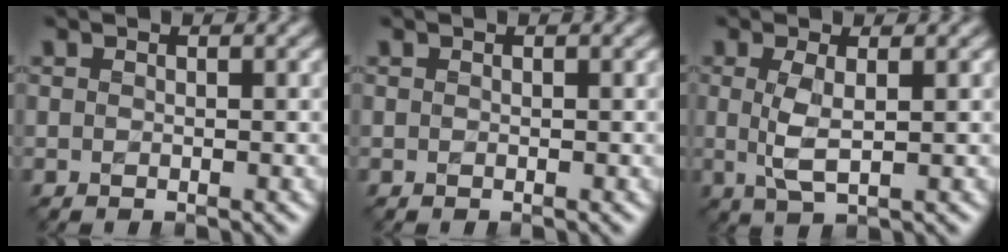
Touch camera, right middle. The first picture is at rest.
{"total": 0.0}
{"total": 2.8, "force": [0.3, 0.7, 2.7], "torque": [-0.061, -0.002, 0.005]}